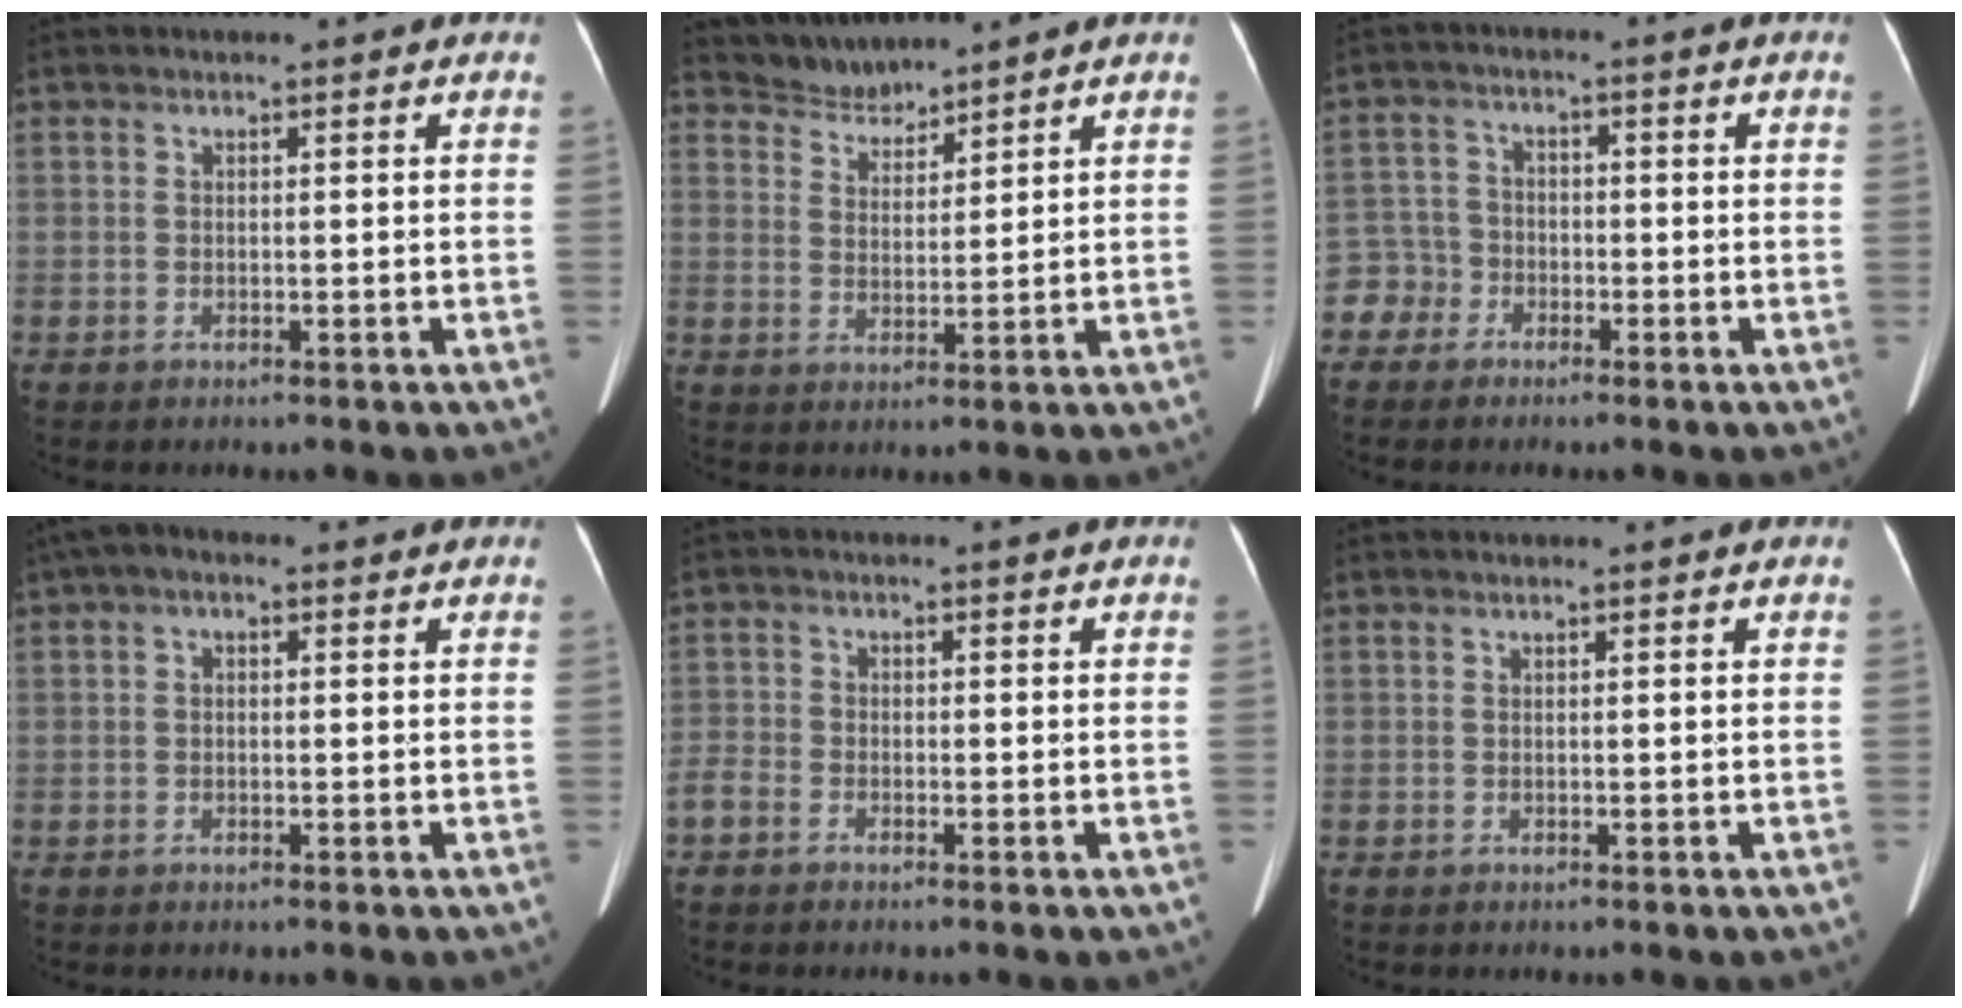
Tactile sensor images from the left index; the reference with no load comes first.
{"total": 3.6, "force": [3.6, 0.5, -0.4], "torque": [0.003, 0.010, 0.073]}
{"total": 4.4, "force": [-2.6, 3.5, -0.3], "torque": [0.015, 0.014, -0.059]}
{"total": 3.2, "force": [1.1, 1.8, 2.4], "torque": [-0.046, 0.023, 0.012]}
{"total": 4.2, "force": [-2.6, 2.8, 1.7], "torque": [-0.042, 0.008, -0.053]}
{"total": 0.0}